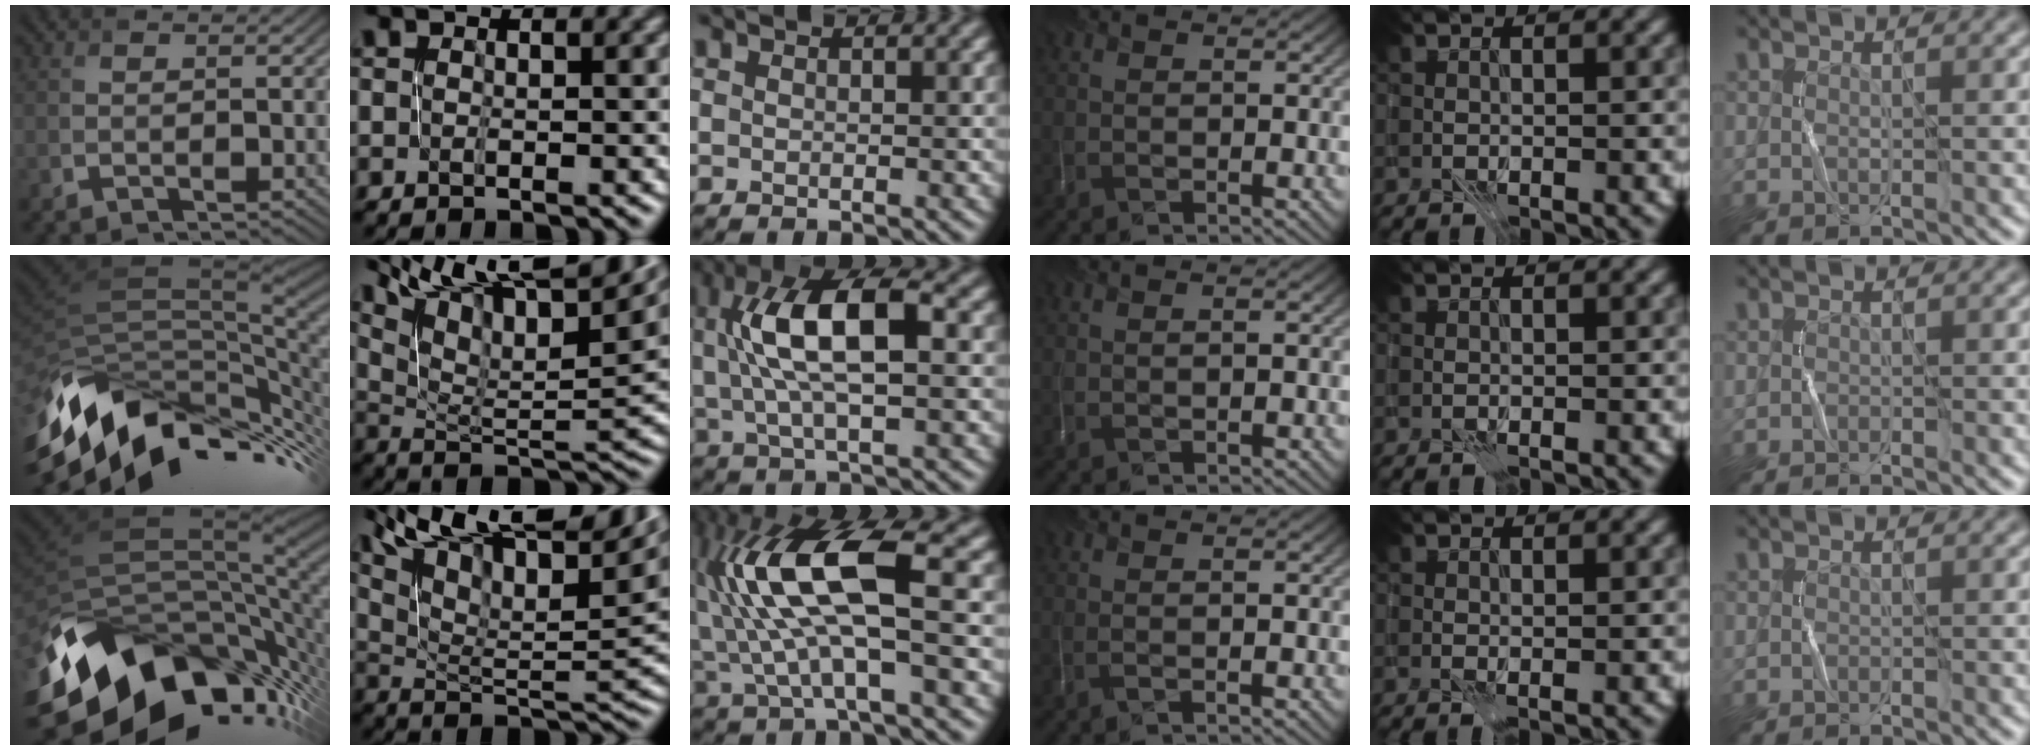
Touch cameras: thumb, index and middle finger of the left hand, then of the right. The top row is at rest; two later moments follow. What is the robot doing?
{"motion": "close", "object": "stapler"}